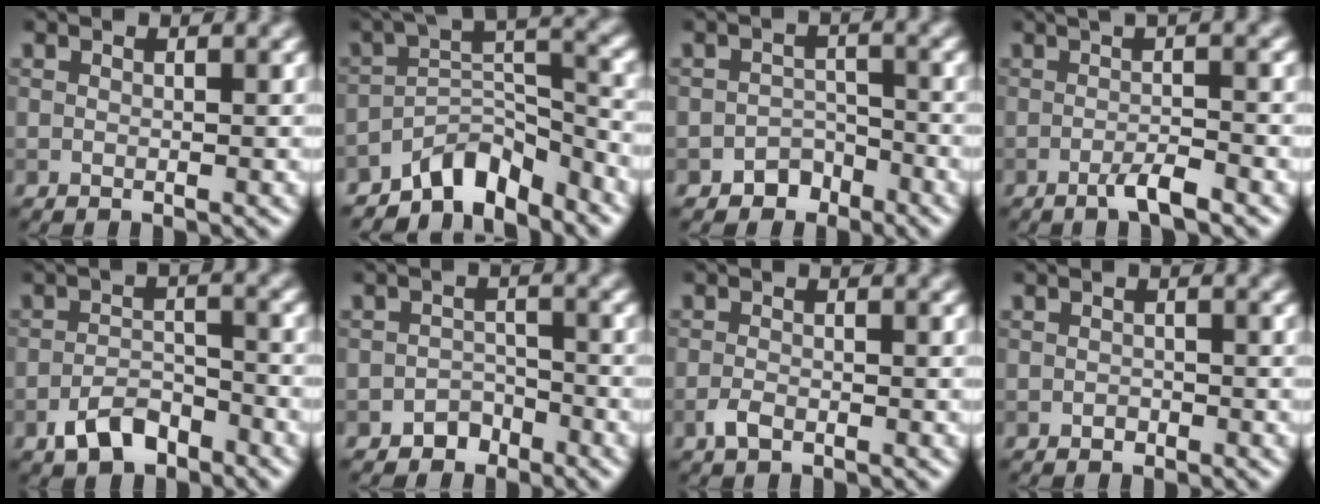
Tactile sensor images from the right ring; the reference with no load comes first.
{"total": 6.2, "force": [-4.9, 2.3, 3.0], "torque": [-0.031, 0.008, -0.096]}
{"total": 2.3, "force": [-1.7, 1.5, 0.5], "torque": [0.004, 0.007, -0.030]}
{"total": 3.7, "force": [-1.1, 0.8, 3.5], "torque": [-0.052, 0.000, -0.026]}
{"total": 4.0, "force": [-2.6, 1.8, 2.4], "torque": [-0.040, 0.006, -0.050]}
{"total": 2.0, "force": [-1.5, 1.2, 0.4], "torque": [0.003, 0.008, -0.028]}
{"total": 1.4, "force": [-0.9, 0.6, 0.9], "torque": [-0.021, -0.002, -0.020]}
{"total": 0.7, "force": [-0.4, 0.5, 0.3], "torque": [-0.003, -0.003, -0.008]}